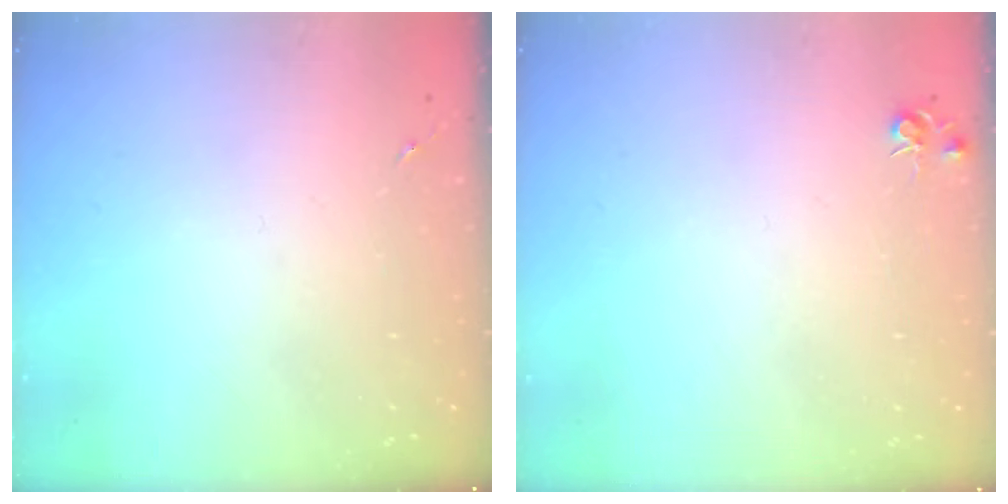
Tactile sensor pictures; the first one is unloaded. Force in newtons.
{"total": 4.3, "press": 4.3, "slide": 0.5}